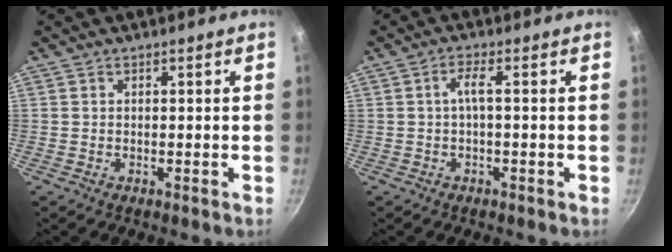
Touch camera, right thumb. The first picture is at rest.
{"total": 2.7, "force": [-0.3, 0.3, 2.7], "torque": [-0.063, 0.008, -0.005]}